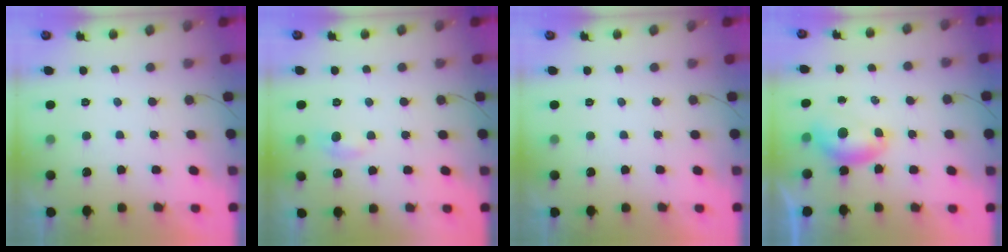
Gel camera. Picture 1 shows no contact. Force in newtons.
{"total": 5.0, "press": 4.9, "slide": 0.6}
{"total": 0.0}
{"total": 6.8, "press": 6.7, "slide": 0.8}